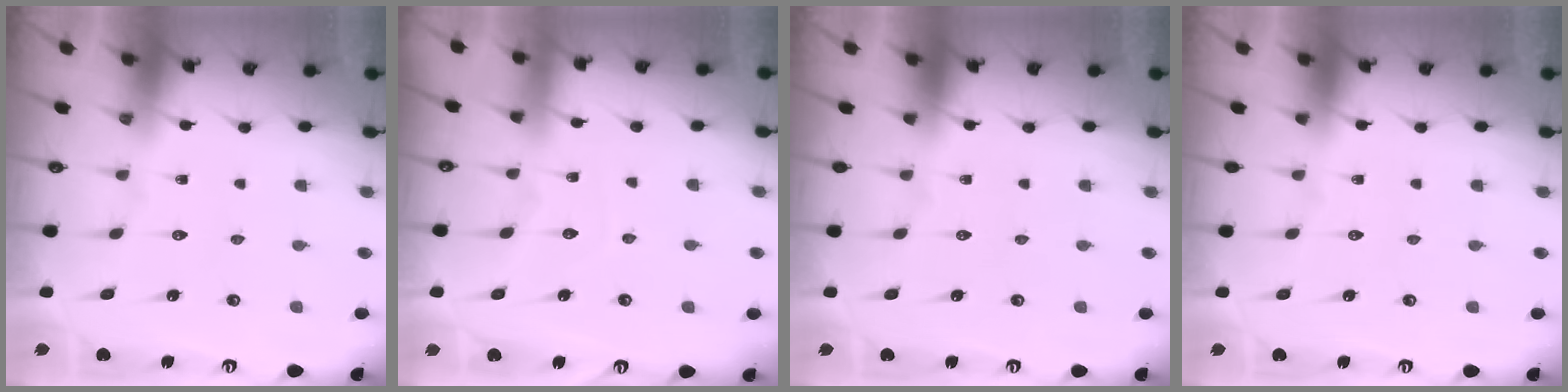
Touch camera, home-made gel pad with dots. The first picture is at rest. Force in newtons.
{"total": 3.3, "press": 3.3, "slide": 0.3}
{"total": 0.0}
{"total": 0.0}